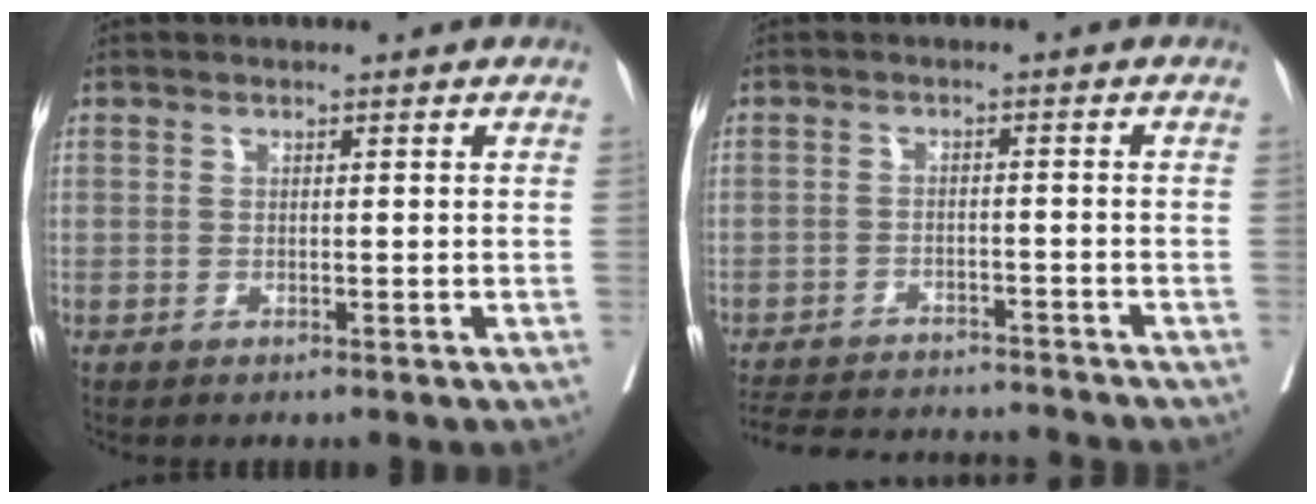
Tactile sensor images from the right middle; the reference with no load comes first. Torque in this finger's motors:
{"motor_torque": [0.98, -1.16, 0.09, 0.06]}